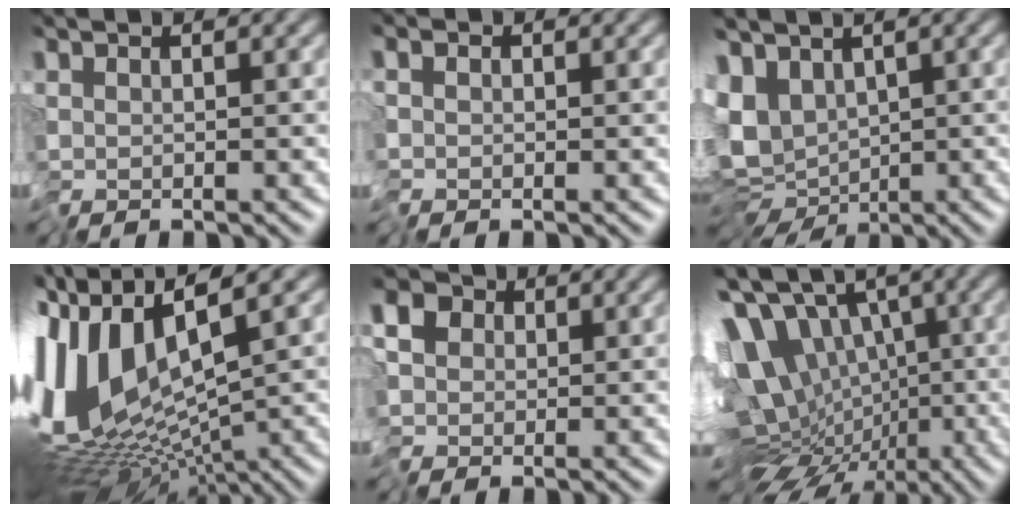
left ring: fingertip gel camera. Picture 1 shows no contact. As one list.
[{"total": 0.5, "force": [-0.1, 0.5, -0.2], "torque": [0.004, -0.001, -0.005]}, {"total": 6.4, "force": [0.7, 5.2, 3.7], "torque": [-0.080, -0.018, 0.031]}, {"total": 12.6, "force": [0.0, 5.4, 11.4], "torque": [-0.247, 0.006, 0.019]}, {"total": 8.3, "force": [1.7, 6.4, 5.0], "torque": [-0.076, 0.018, -0.011]}, {"total": 13.1, "force": [0.0, 9.4, 9.1], "torque": [-0.138, -0.005, 0.026]}]